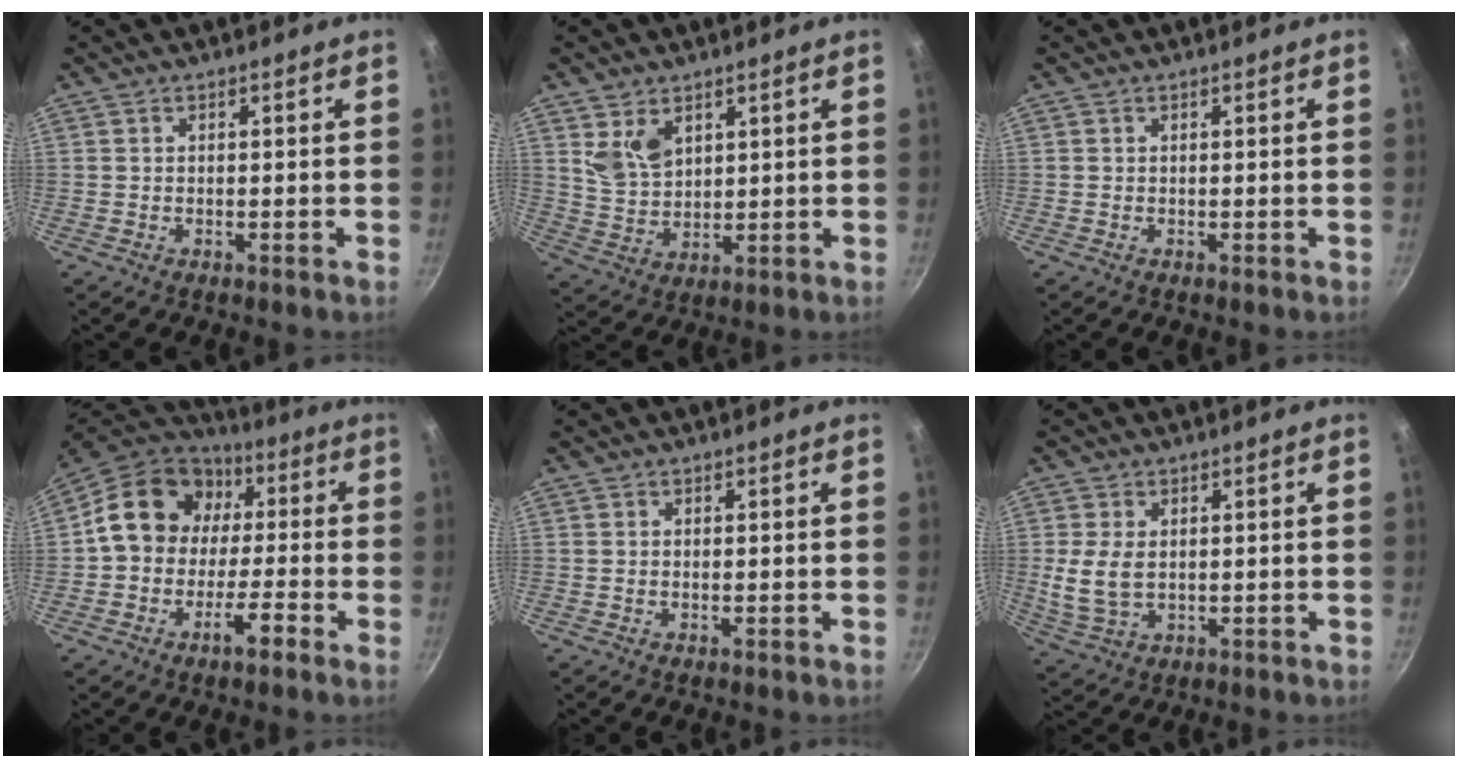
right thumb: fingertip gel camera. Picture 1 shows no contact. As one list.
[{"total": 7.0, "force": [3.3, 4.6, 4.1], "torque": [-0.060, -0.025, 0.073]}, {"total": 0.0}, {"total": 14.7, "force": [-2.8, 11.3, 9.0], "torque": [-0.124, 0.053, -0.062]}, {"total": 0.0}, {"total": 6.9, "force": [0.6, 4.5, 5.2], "torque": [-0.106, -0.011, 0.021]}]